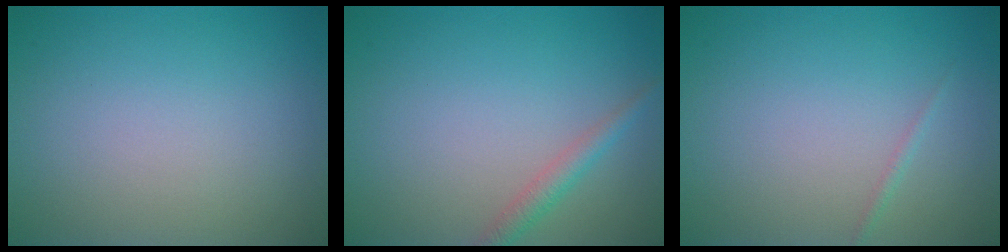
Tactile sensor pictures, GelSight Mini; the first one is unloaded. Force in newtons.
{"total": 1.8, "press": 1.8, "slide": 0.1}
{"total": 0.6, "press": 0.5, "slide": 0.0}